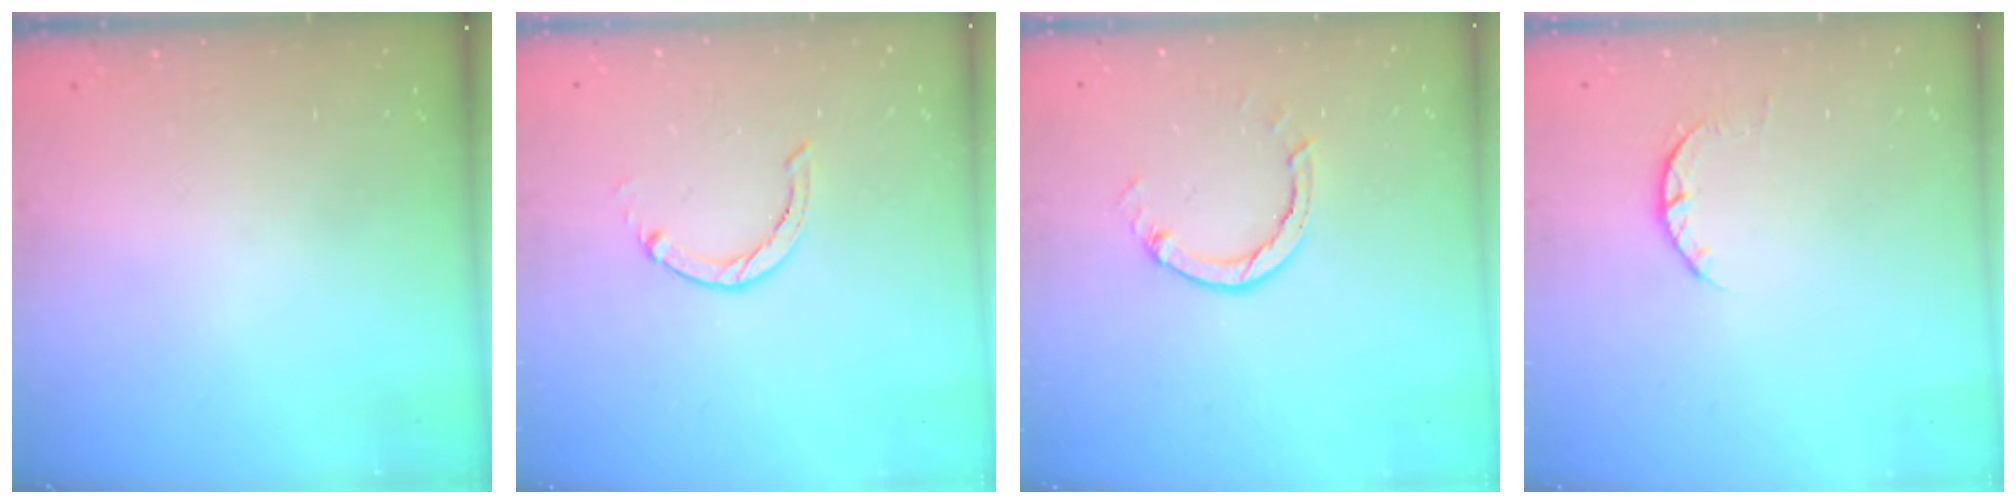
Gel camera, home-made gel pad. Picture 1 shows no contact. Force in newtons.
{"total": 0.0}
{"total": 2.7, "press": 2.7, "slide": 0.3}
{"total": 3.2, "press": 3.2, "slide": 0.4}